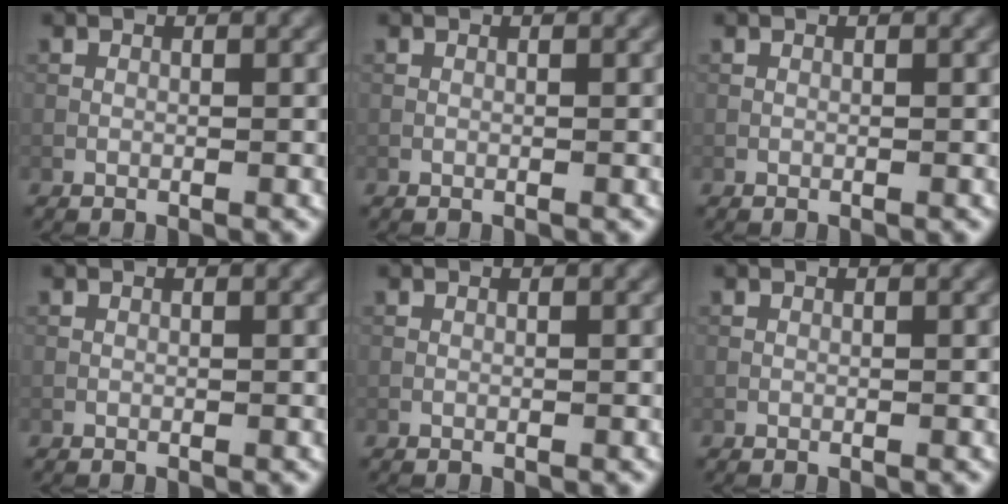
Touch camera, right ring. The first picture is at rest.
{"total": 0.0}
{"total": 0.0}
{"total": 0.0}
{"total": 0.0}
{"total": 0.0}